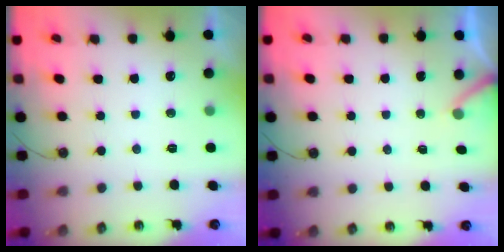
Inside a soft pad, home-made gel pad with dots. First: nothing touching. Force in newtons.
{"total": 2.5, "press": 2.5, "slide": 0.2}